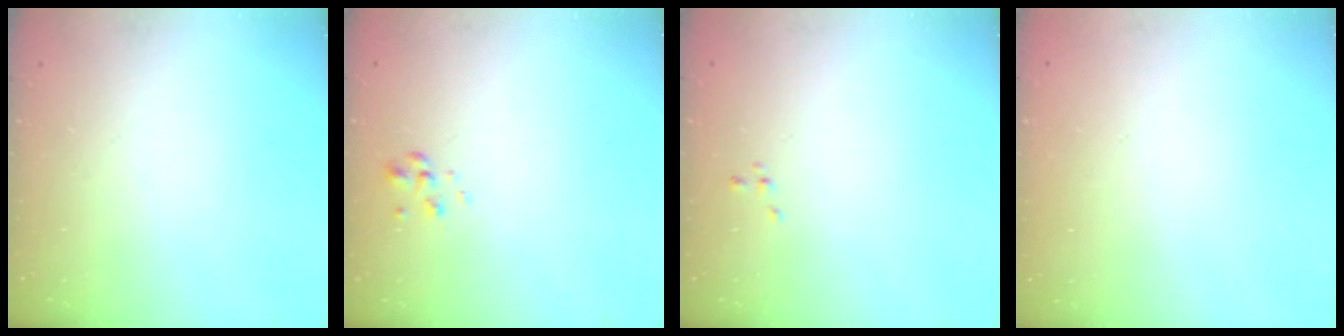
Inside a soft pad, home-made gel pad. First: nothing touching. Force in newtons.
{"total": 1.8, "press": 1.7, "slide": 0.5}
{"total": 0.5, "press": 0.5, "slide": 0.0}
{"total": 1.8, "press": 1.8, "slide": 0.2}